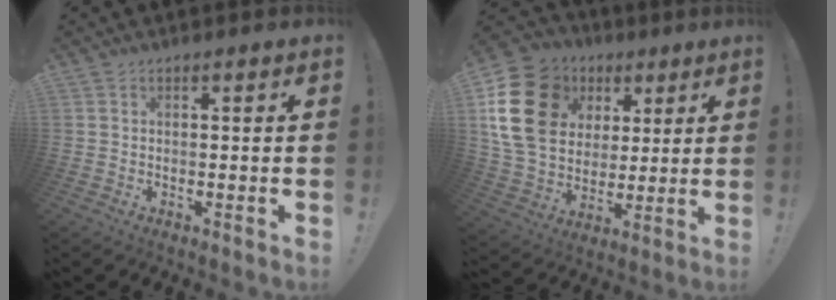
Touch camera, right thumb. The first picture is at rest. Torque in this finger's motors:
{"motor_torque": [1.68, 3.32, 0.94, -0.35, 0.58]}